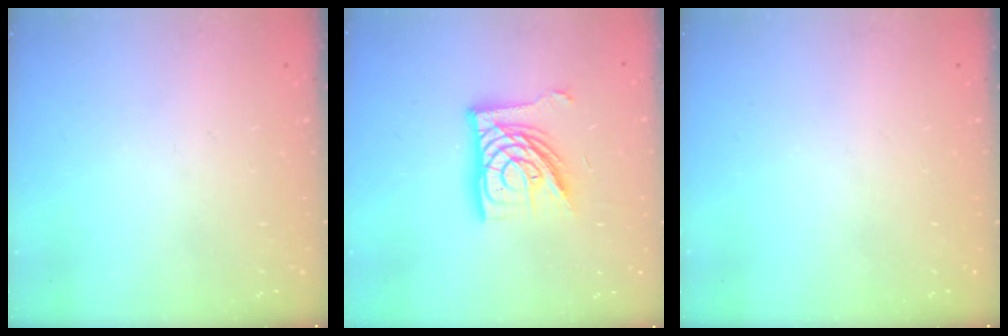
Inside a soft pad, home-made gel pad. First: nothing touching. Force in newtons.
{"total": 17.3, "press": 17.3, "slide": 1.7}
{"total": 0.0}